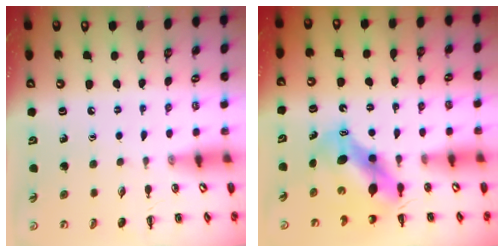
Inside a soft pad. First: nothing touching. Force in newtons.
{"total": 6.9, "press": 6.7, "slide": 1.3}